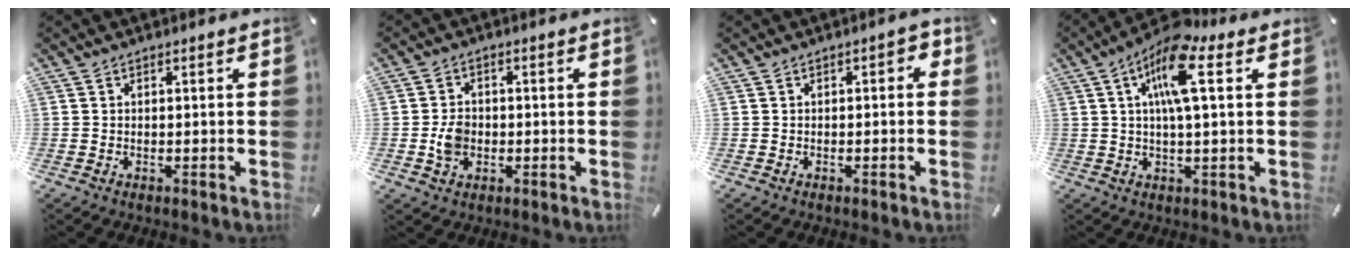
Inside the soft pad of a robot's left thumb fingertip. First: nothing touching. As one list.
[{"total": 5.1, "force": [-0.9, 4.1, 2.9], "torque": [-0.055, 0.000, -0.018]}, {"total": 1.7, "force": [-0.8, 1.0, 1.1], "torque": [-0.021, 0.008, -0.017]}, {"total": 12.4, "force": [4.3, 3.9, 11.0], "torque": [-0.207, 0.003, 0.074]}]